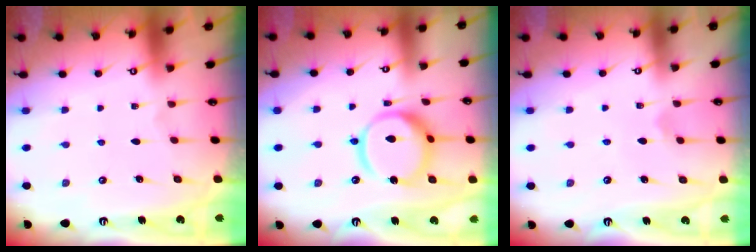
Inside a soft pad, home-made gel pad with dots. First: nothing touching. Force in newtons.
{"total": 15.1, "press": 15.0, "slide": 1.8}
{"total": 2.8, "press": 2.8, "slide": 0.6}